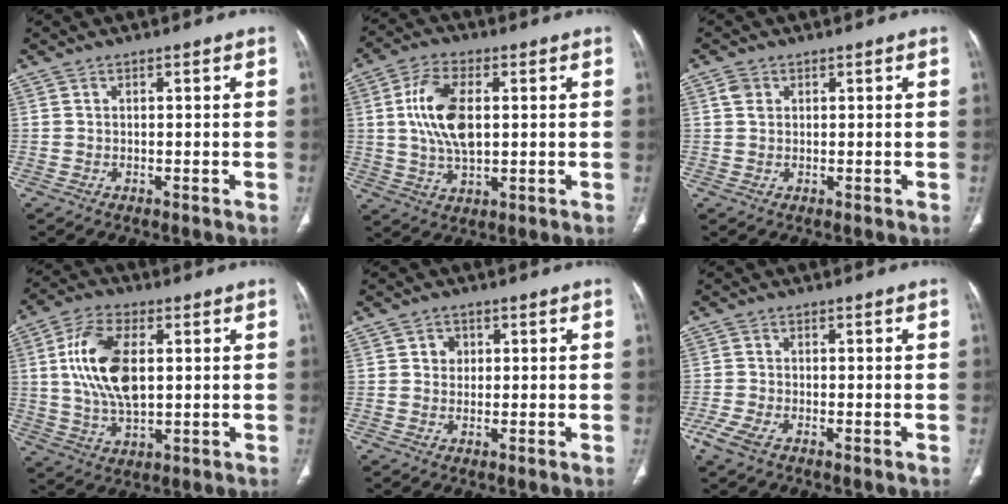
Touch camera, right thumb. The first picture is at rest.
{"total": 11.9, "force": [1.7, 6.3, 10.0], "torque": [-0.194, 0.001, 0.034]}
{"total": 2.0, "force": [0.8, 1.5, 1.0], "torque": [-0.016, 0.002, 0.015]}
{"total": 14.2, "force": [2.3, 7.5, 11.8], "torque": [-0.228, -0.001, 0.047]}
{"total": 2.4, "force": [0.7, 2.2, 0.9], "torque": [0.001, 0.000, 0.008]}
{"total": 3.8, "force": [-2.0, 1.4, 2.8], "torque": [-0.081, -0.001, -0.045]}